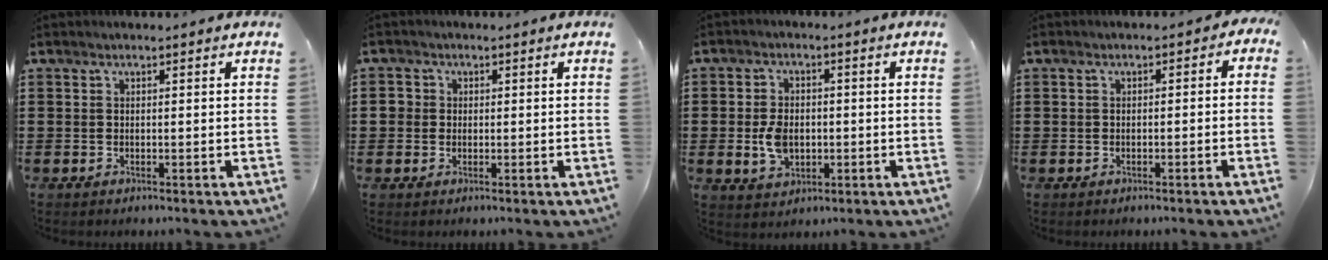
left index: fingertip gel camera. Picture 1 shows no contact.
{"total": 1.8, "force": [0.2, 1.7, 0.5], "torque": [-0.016, 0.008, 0.001]}
{"total": 5.2, "force": [-0.6, 3.6, 3.7], "torque": [-0.077, -0.001, -0.015]}
{"total": 1.4, "force": [-1.1, 0.7, 0.5], "torque": [-0.015, 0.009, -0.026]}